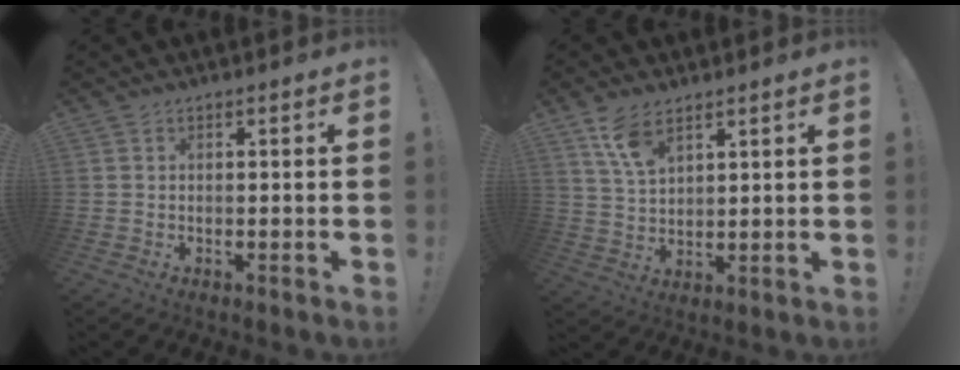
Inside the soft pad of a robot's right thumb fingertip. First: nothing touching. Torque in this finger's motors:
{"motor_torque": [0.10, 0.18, 0.24, 0.70, 0.02]}